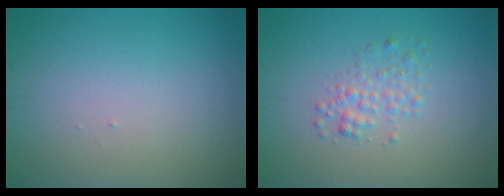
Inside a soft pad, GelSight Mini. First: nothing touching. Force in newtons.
{"total": 1.8, "press": 1.8, "slide": 0.1}